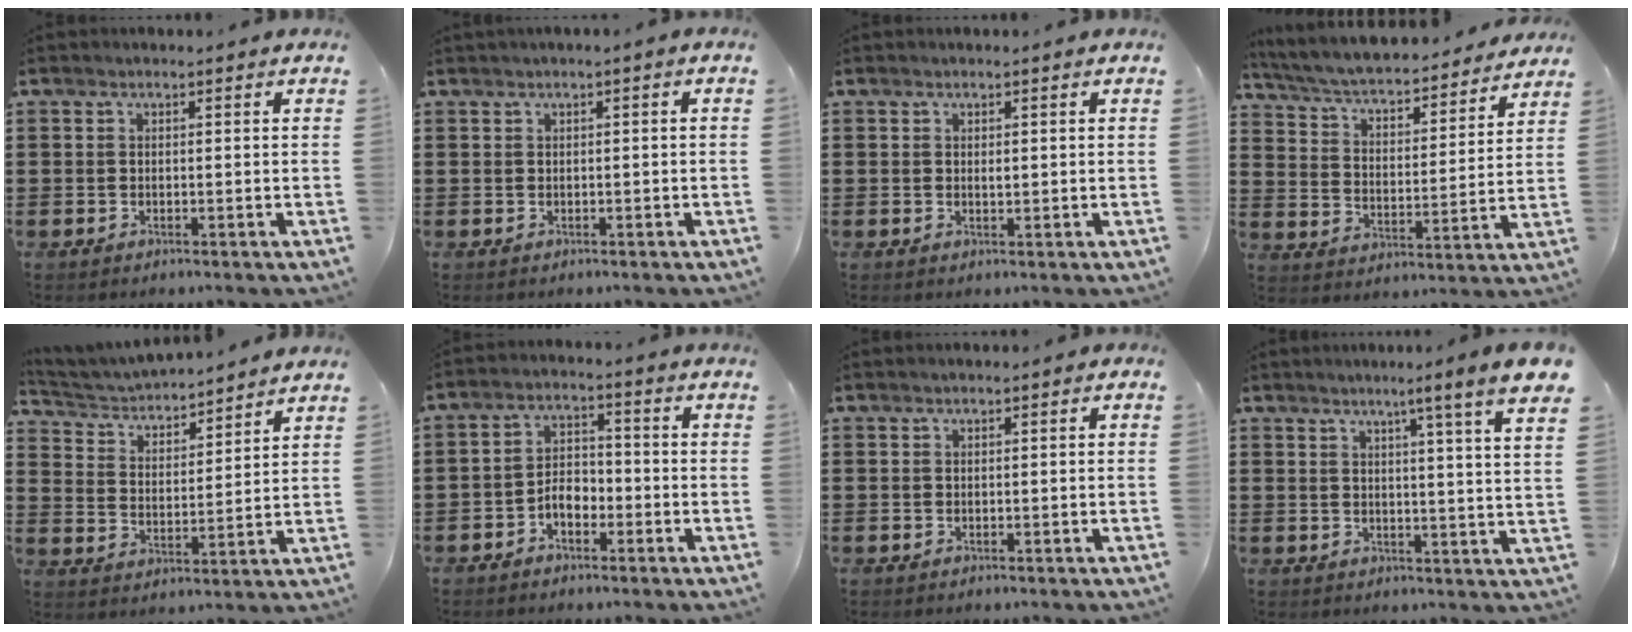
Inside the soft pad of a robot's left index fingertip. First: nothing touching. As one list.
[{"total": 0.6, "force": [-0.1, 0.0, 0.6], "torque": [-0.009, -0.005, 0.000]}, {"total": 0.7, "force": [0.2, 0.3, 0.6], "torque": [-0.013, 0.000, 0.004]}, {"total": 4.9, "force": [4.7, 0.3, 1.5], "torque": [-0.053, -0.038, 0.072]}, {"total": 4.1, "force": [4.0, 0.5, 0.3], "torque": [-0.031, -0.029, 0.065]}, {"total": 3.8, "force": [-2.2, 2.2, 2.2], "torque": [-0.048, 0.005, -0.047]}, {"total": 0.0}, {"total": 5.8, "force": [3.9, -1.2, 4.1], "torque": [-0.077, -0.030, 0.055]}]